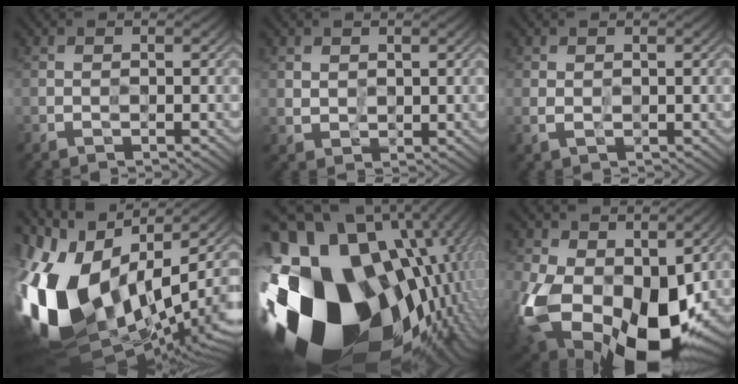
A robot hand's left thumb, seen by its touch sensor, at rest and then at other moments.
{"total": 2.5, "force": [1.5, 1.8, 0.9], "torque": [-0.023, -0.005, 0.033]}
{"total": 1.9, "force": [0.5, 1.4, 1.3], "torque": [-0.031, -0.005, 0.010]}
{"total": 19.2, "force": [-1.7, 10.6, 15.9], "torque": [-0.354, -0.045, -0.010]}
{"total": 22.1, "force": [-4.2, 15.3, 15.4], "torque": [-0.323, -0.064, -0.040]}
{"total": 18.9, "force": [-3.5, 12.2, 14.0], "torque": [-0.306, -0.068, -0.035]}